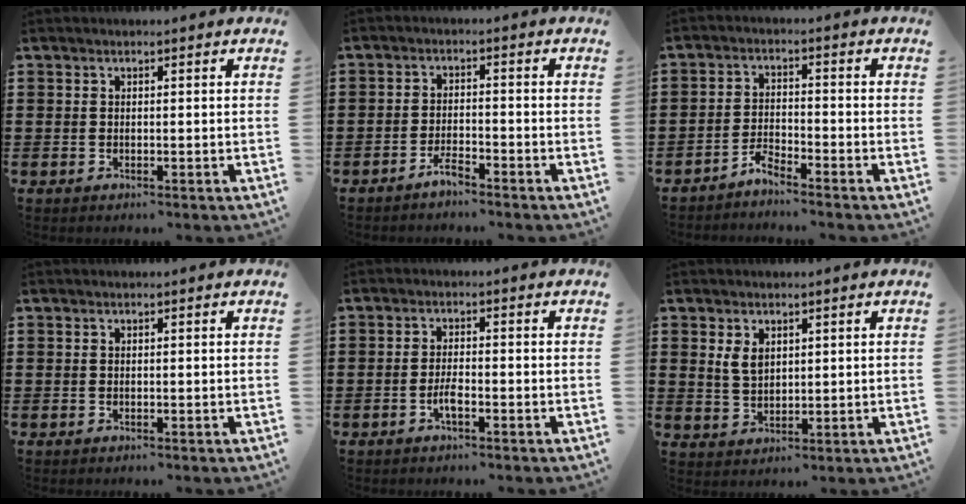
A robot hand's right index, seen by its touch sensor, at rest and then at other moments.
{"total": 2.7, "force": [-2.5, 0.3, 1.0], "torque": [-0.021, 0.007, -0.050]}
{"total": 3.0, "force": [-3.0, 0.1, 0.2], "torque": [-0.012, 0.004, -0.062]}
{"total": 0.0}
{"total": 2.8, "force": [-1.3, 0.7, 2.4], "torque": [-0.057, -0.003, -0.028]}
{"total": 3.3, "force": [1.4, 2.1, 2.1], "torque": [-0.047, 0.008, 0.025]}